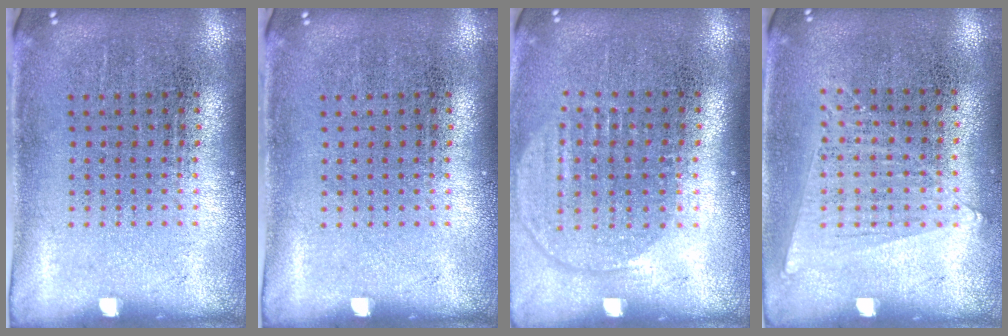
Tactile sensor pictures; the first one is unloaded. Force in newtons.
{"total": 0.0}
{"total": 1.5, "press": 1.3, "slide": 0.7}
{"total": 0.7, "press": 0.5, "slide": 0.5}